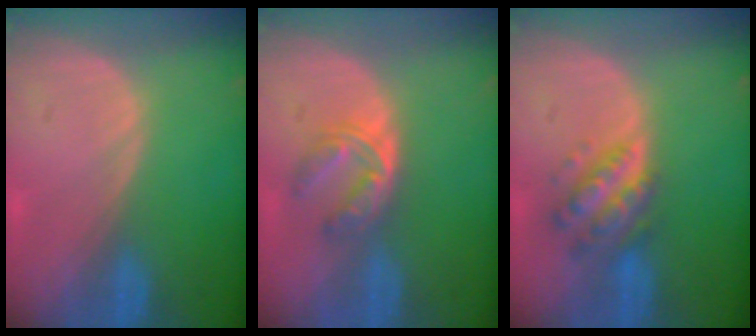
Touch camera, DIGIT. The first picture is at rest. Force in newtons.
{"total": 6.0, "press": 4.8, "slide": 3.5}
{"total": 6.1, "press": 6.1, "slide": 0.4}